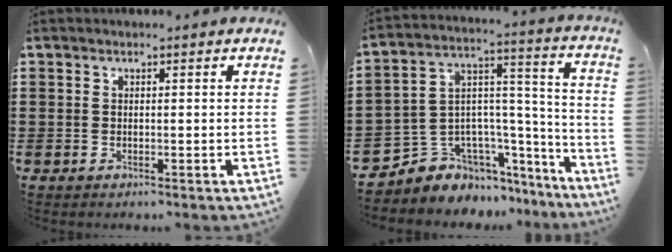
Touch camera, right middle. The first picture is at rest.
{"total": 6.0, "force": [-4.2, 4.3, -0.5], "torque": [-0.018, -0.012, -0.077]}